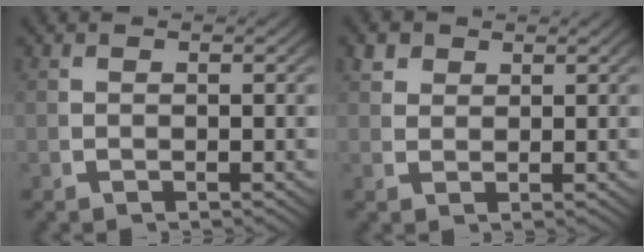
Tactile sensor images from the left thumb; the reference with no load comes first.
{"total": 2.4, "force": [1.8, 1.4, 0.9], "torque": [-0.016, -0.003, 0.037]}